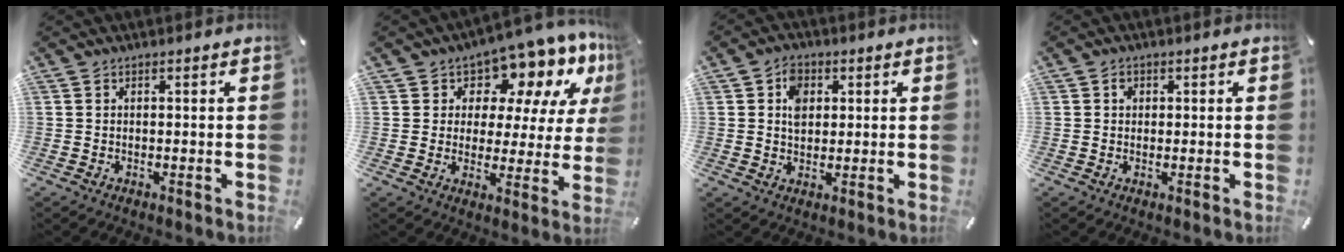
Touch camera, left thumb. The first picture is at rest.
{"total": 10.8, "force": [8.7, 5.7, 3.0], "torque": [-0.056, -0.078, 0.151]}
{"total": 5.3, "force": [1.3, 4.2, 2.9], "torque": [-0.041, 0.000, 0.018]}
{"total": 1.4, "force": [0.2, 1.3, 0.6], "torque": [-0.006, 0.003, 0.000]}